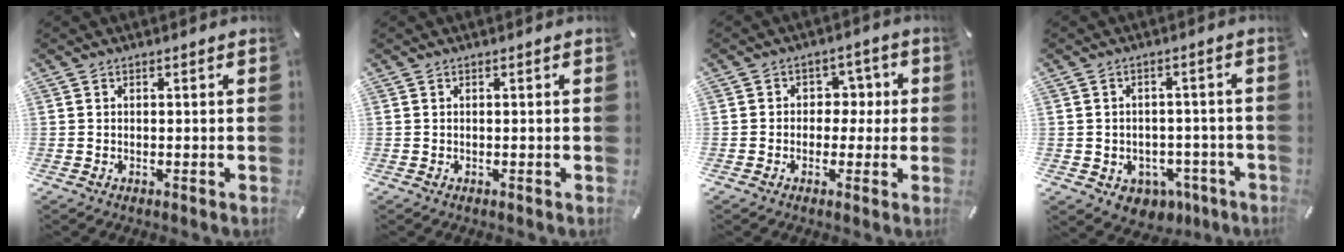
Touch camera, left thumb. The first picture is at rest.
{"total": 0.0}
{"total": 5.7, "force": [-0.5, 5.2, 2.1], "torque": [-0.029, 0.013, -0.015]}
{"total": 4.4, "force": [-1.0, 4.3, 0.8], "torque": [-0.016, 0.004, -0.014]}